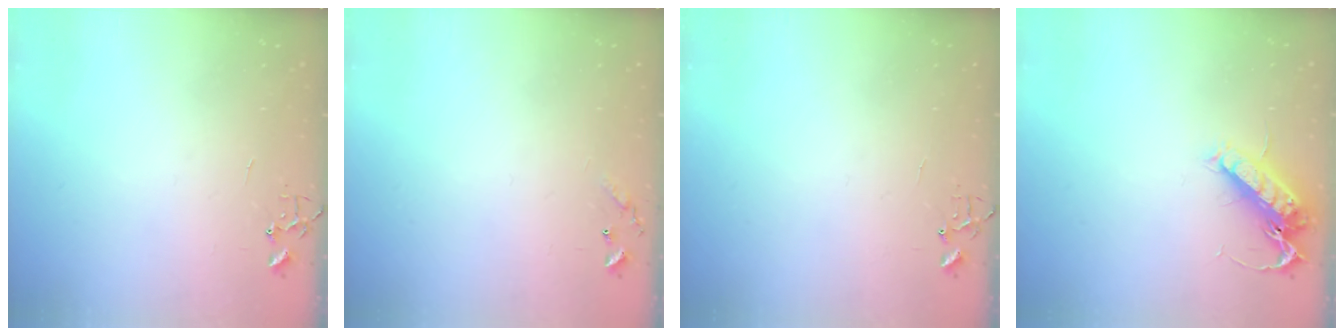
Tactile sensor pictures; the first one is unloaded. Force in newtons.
{"total": 6.6, "press": 6.6, "slide": 0.5}
{"total": 6.4, "press": 6.4, "slide": 0.6}
{"total": 13.8, "press": 13.8, "slide": 1.2}